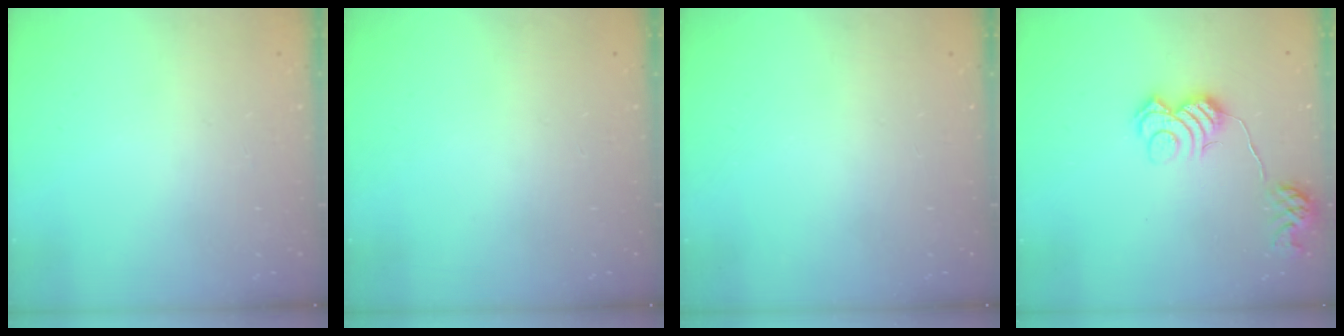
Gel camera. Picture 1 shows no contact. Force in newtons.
{"total": 0.0}
{"total": 0.0}
{"total": 11.1, "press": 11.0, "slide": 0.7}